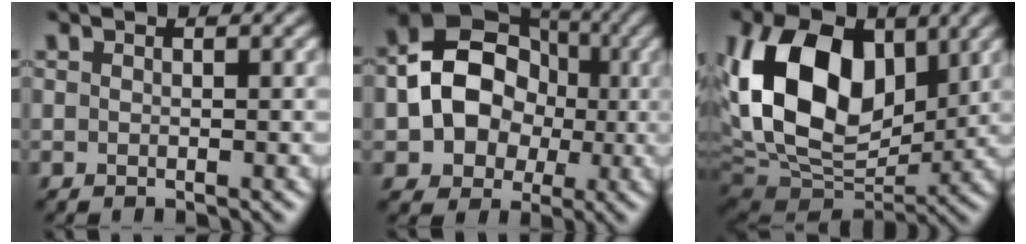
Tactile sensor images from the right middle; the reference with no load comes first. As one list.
[{"total": 9.3, "force": [-0.6, 7.7, 5.2], "torque": [-0.062, 0.010, -0.026]}, {"total": 15.7, "force": [3.8, 10.2, 11.3], "torque": [-0.227, 0.019, 0.063]}]